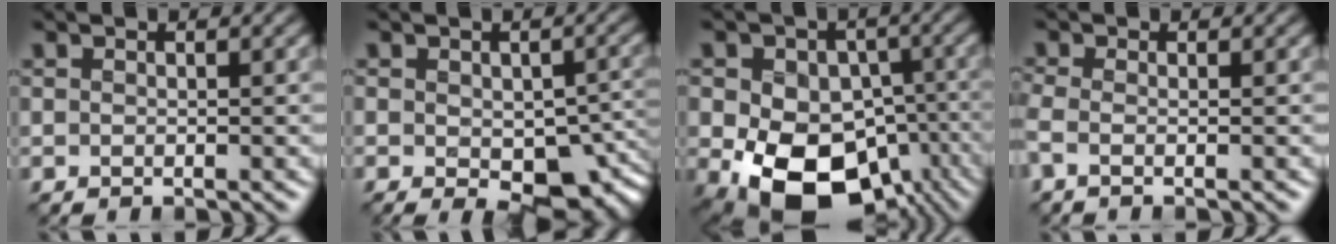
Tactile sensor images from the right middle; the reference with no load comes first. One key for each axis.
{"total": 9.2, "fx": -3.3, "fy": 4.7, "fz": 7.2, "tx": -0.110, "ty": -0.027, "tz": -0.038}
{"total": 14.2, "fx": -4.4, "fy": 10.0, "fz": 9.0, "tx": -0.127, "ty": -0.028, "tz": -0.056}
{"total": 2.0, "fx": -0.7, "fy": 0.8, "fz": 1.7, "tx": -0.031, "ty": -0.013, "tz": -0.020}